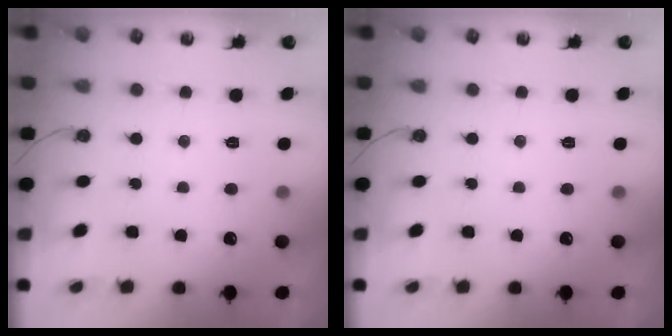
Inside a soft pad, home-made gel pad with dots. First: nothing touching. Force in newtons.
{"total": 0.0}